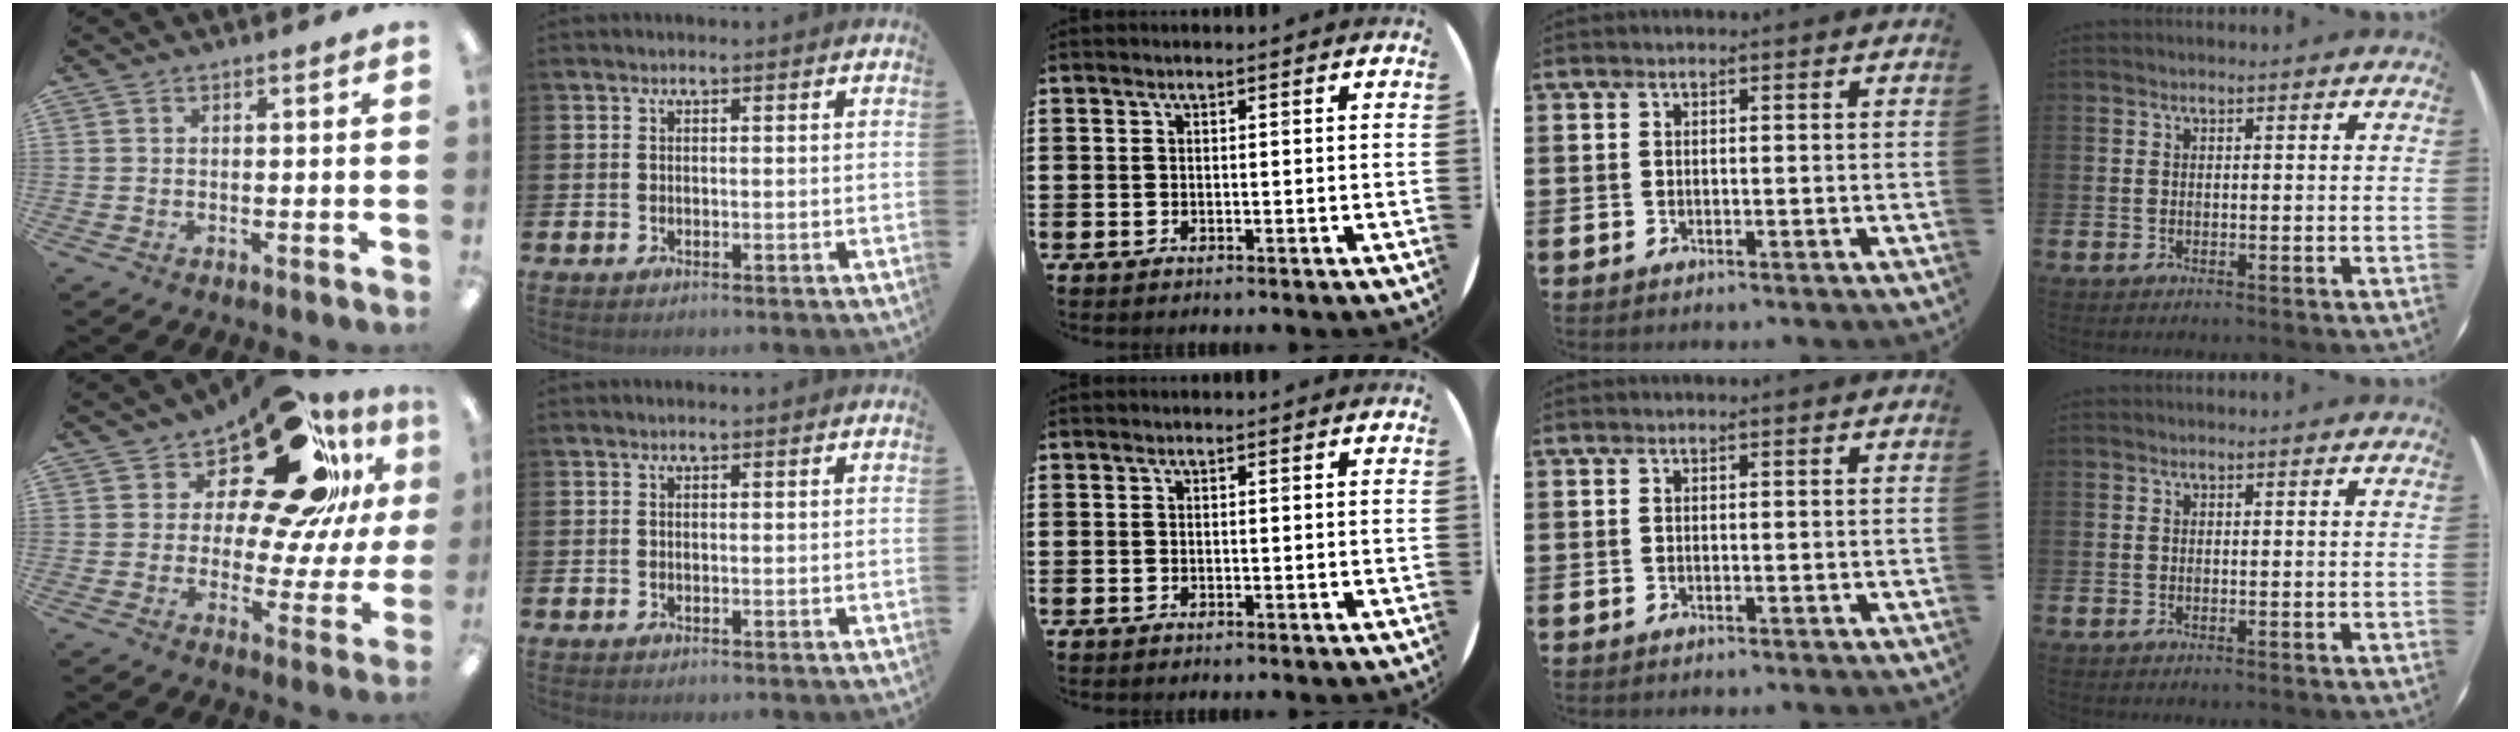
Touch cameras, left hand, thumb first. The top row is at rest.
{"thumb": {"total": 21.5, "force": [13.7, 8.3, 14.4], "torque": [-0.218, -0.085, 0.229]}}